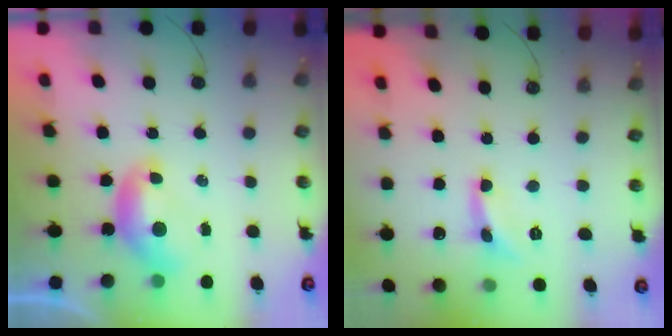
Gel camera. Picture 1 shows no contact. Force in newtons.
{"total": 1.5, "press": 1.4, "slide": 0.3}